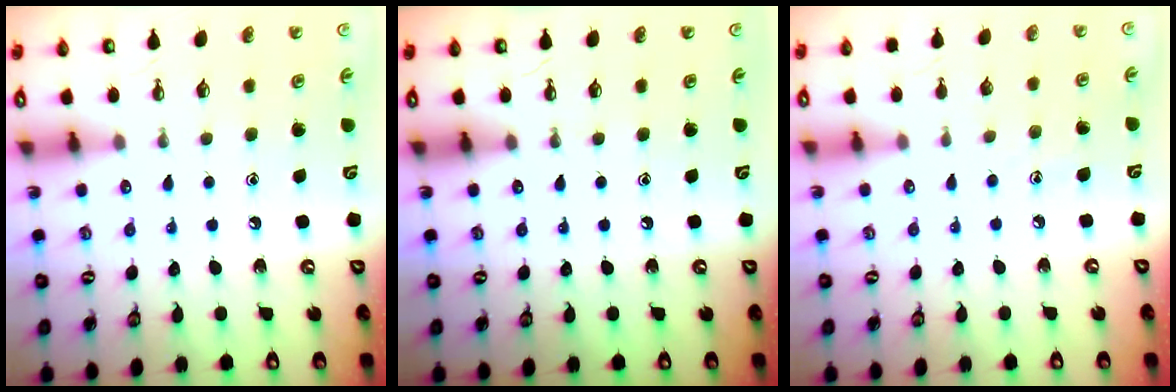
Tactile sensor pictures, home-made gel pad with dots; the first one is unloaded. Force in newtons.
{"total": 0.0}
{"total": 3.9, "press": 3.8, "slide": 0.4}